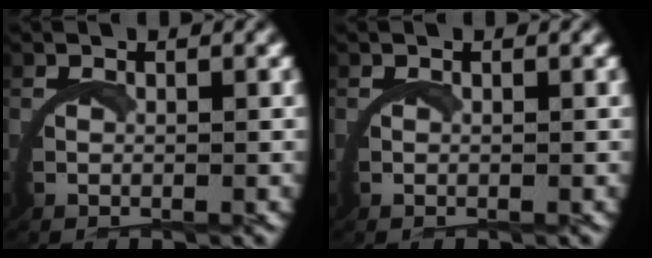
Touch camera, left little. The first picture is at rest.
{"total": 0.0}